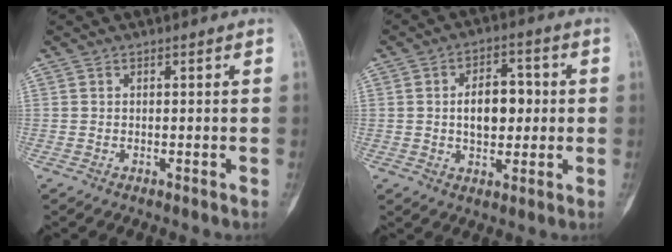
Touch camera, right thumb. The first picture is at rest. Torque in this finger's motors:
{"motor_torque": [1.25, 1.18, 0.07, -0.15, 0.31]}